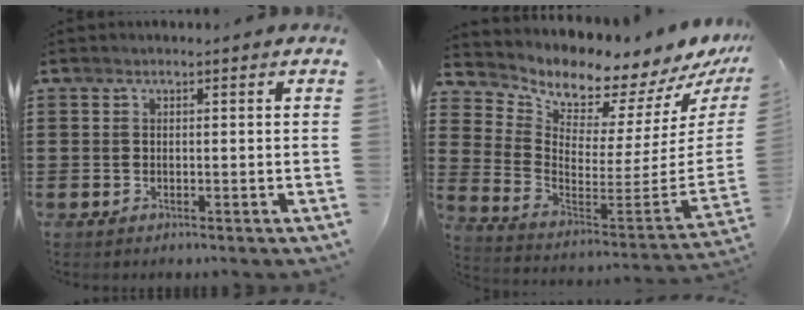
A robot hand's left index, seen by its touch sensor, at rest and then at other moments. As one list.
[{"total": 6.2, "force": [6.2, 0.6, 0.3], "torque": [-0.045, -0.078, 0.101]}]